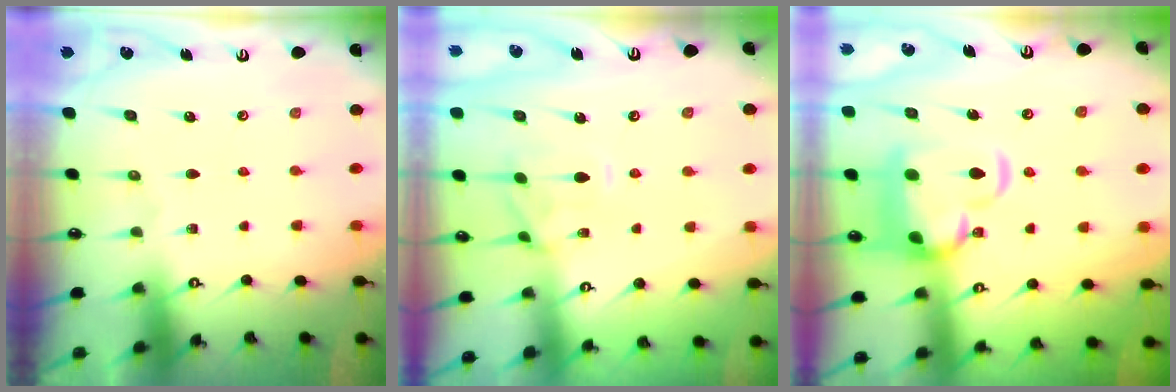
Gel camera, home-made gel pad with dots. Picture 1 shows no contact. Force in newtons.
{"total": 1.2, "press": 0.7, "slide": 1.0}
{"total": 8.2, "press": 8.0, "slide": 1.6}